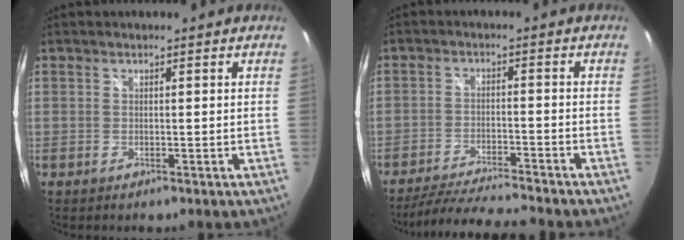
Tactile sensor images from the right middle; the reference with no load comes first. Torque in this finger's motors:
{"motor_torque": [0.88, -1.04, -0.03, -0.01]}